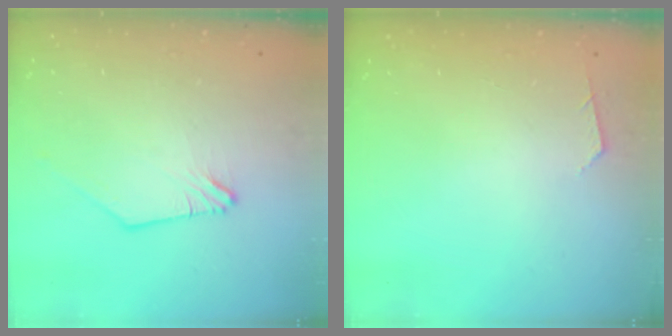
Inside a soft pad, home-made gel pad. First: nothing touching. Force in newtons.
{"total": 1.7, "press": 1.7, "slide": 0.2}